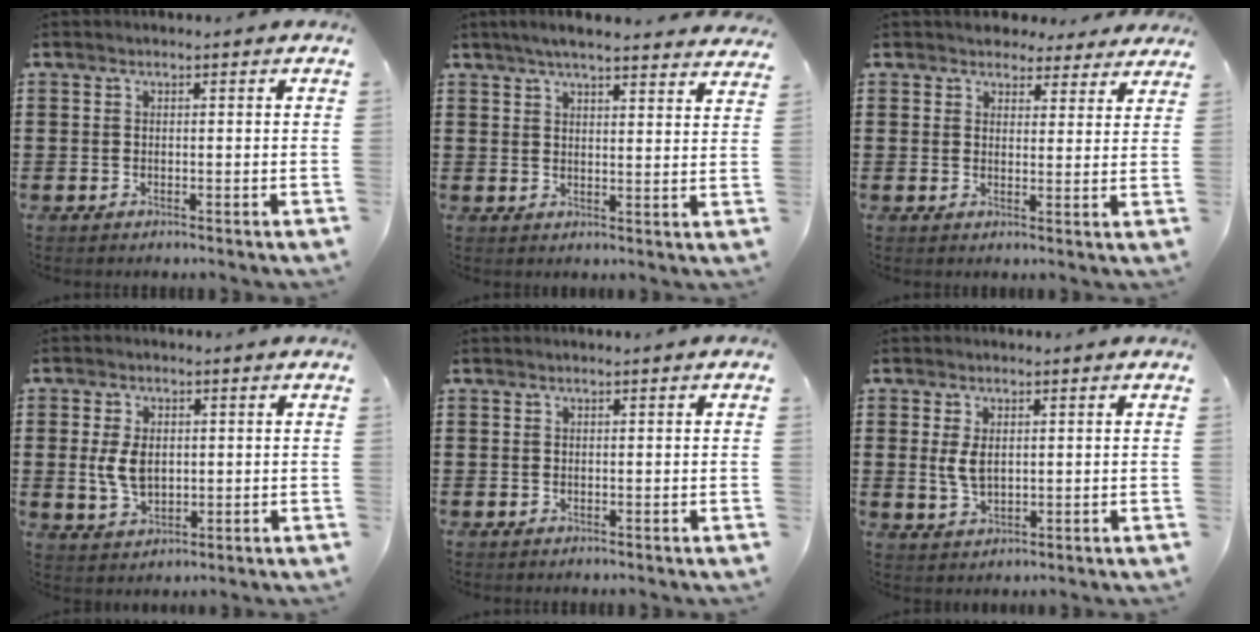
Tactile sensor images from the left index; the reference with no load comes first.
{"total": 4.7, "force": [4.4, 0.1, 1.9], "torque": [-0.048, -0.011, 0.079]}
{"total": 3.8, "force": [3.5, 1.4, 0.2], "torque": [-0.018, -0.004, 0.067]}
{"total": 5.5, "force": [0.5, 3.5, 4.2], "torque": [-0.100, 0.006, 0.005]}
{"total": 0.0}
{"total": 3.8, "force": [0.6, 2.2, 3.1], "torque": [-0.078, 0.002, 0.006]}